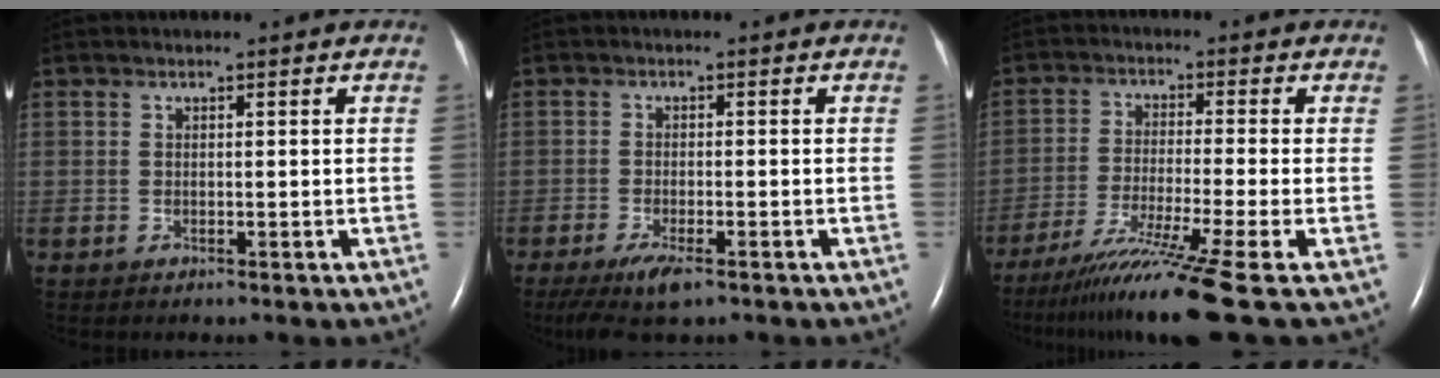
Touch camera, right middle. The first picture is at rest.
{"total": 5.5, "force": [-3.7, 1.3, 3.9], "torque": [-0.076, -0.015, -0.062]}
{"total": 13.7, "force": [-10.2, -3.2, 8.5], "torque": [-0.150, -0.054, -0.167]}